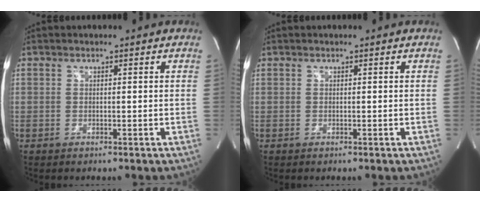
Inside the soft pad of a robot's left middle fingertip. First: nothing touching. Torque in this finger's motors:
{"motor_torque": [0.53, -0.63, 0.37, 0.08]}